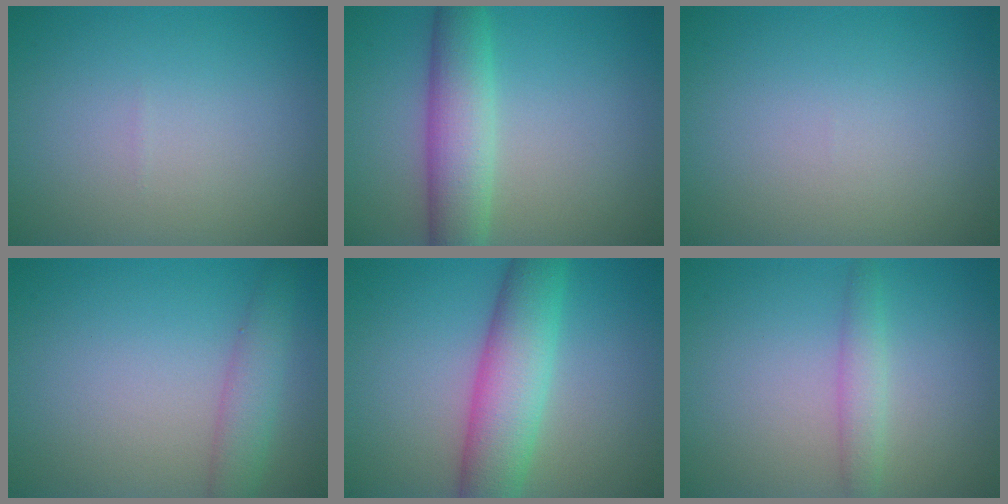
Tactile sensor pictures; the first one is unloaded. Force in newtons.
{"total": 5.4, "press": 5.4, "slide": 0.1}
{"total": 0.0}
{"total": 2.9, "press": 2.9, "slide": 0.1}
{"total": 6.8, "press": 6.8, "slide": 0.2}
{"total": 1.9, "press": 1.9, "slide": 0.1}